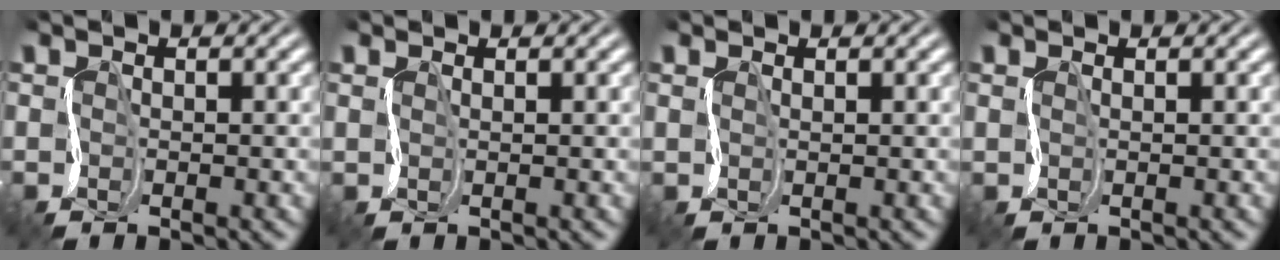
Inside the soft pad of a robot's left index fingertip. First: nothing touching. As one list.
[{"total": 0.9, "force": [0.9, 0.1, -0.1], "torque": [0.003, 0.003, 0.012]}, {"total": 1.0, "force": [0.9, 0.0, -0.3], "torque": [0.005, 0.003, 0.013]}, {"total": 1.0, "force": [0.9, 0.4, 0.2], "torque": [0.001, 0.005, 0.012]}]